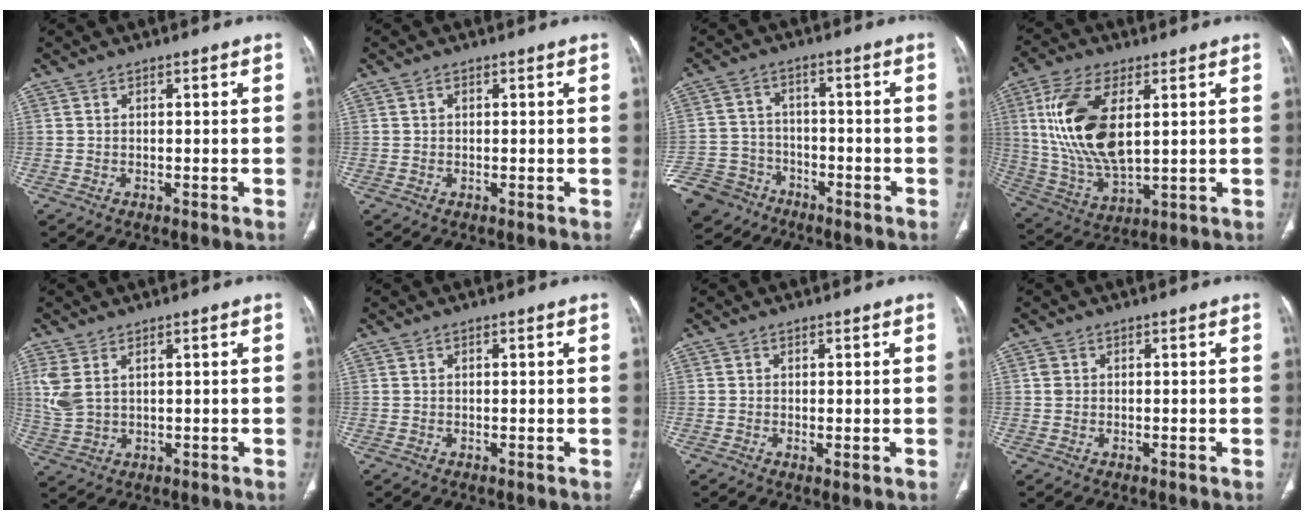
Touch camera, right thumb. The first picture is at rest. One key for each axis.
{"total": 0.7, "fx": 0.2, "fy": 0.5, "fz": 0.4, "tx": -0.005, "ty": 0.005, "tz": 0.004}
{"total": 13.9, "fx": -8.9, "fy": 9.7, "fz": 4.4, "tx": -0.100, "ty": 0.040, "tz": -0.155}
{"total": 18.1, "fx": 4.0, "fy": 8.8, "fz": 15.2, "tx": -0.310, "ty": -0.015, "tz": 0.085}
{"total": 5.8, "fx": 2.2, "fy": 3.4, "fz": 4.2, "tx": -0.104, "ty": -0.002, "tz": 0.056}
{"total": 0.6, "fx": 0.2, "fy": 0.3, "fz": 0.5, "tx": -0.013, "ty": 0.003, "tz": 0.006}
{"total": 1.0, "fx": 0.0, "fy": 0.3, "fz": 1.0, "tx": -0.020, "ty": -0.006, "tz": 0.001}
{"total": 1.4, "fx": 0.2, "fy": 1.2, "fz": 0.6, "tx": -0.011, "ty": 0.002, "tz": 0.006}